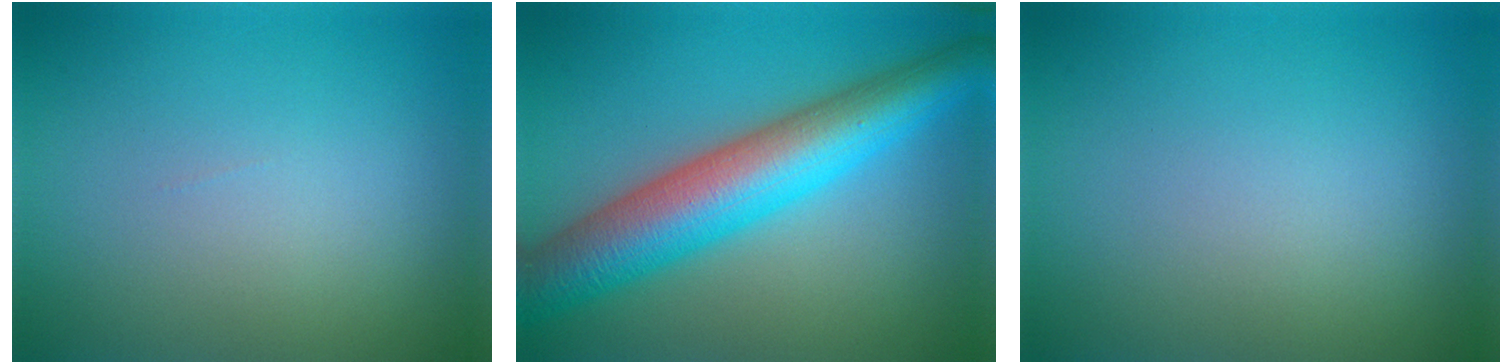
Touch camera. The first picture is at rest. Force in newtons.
{"total": 10.0, "press": 10.0, "slide": 0.3}
{"total": 0.0}